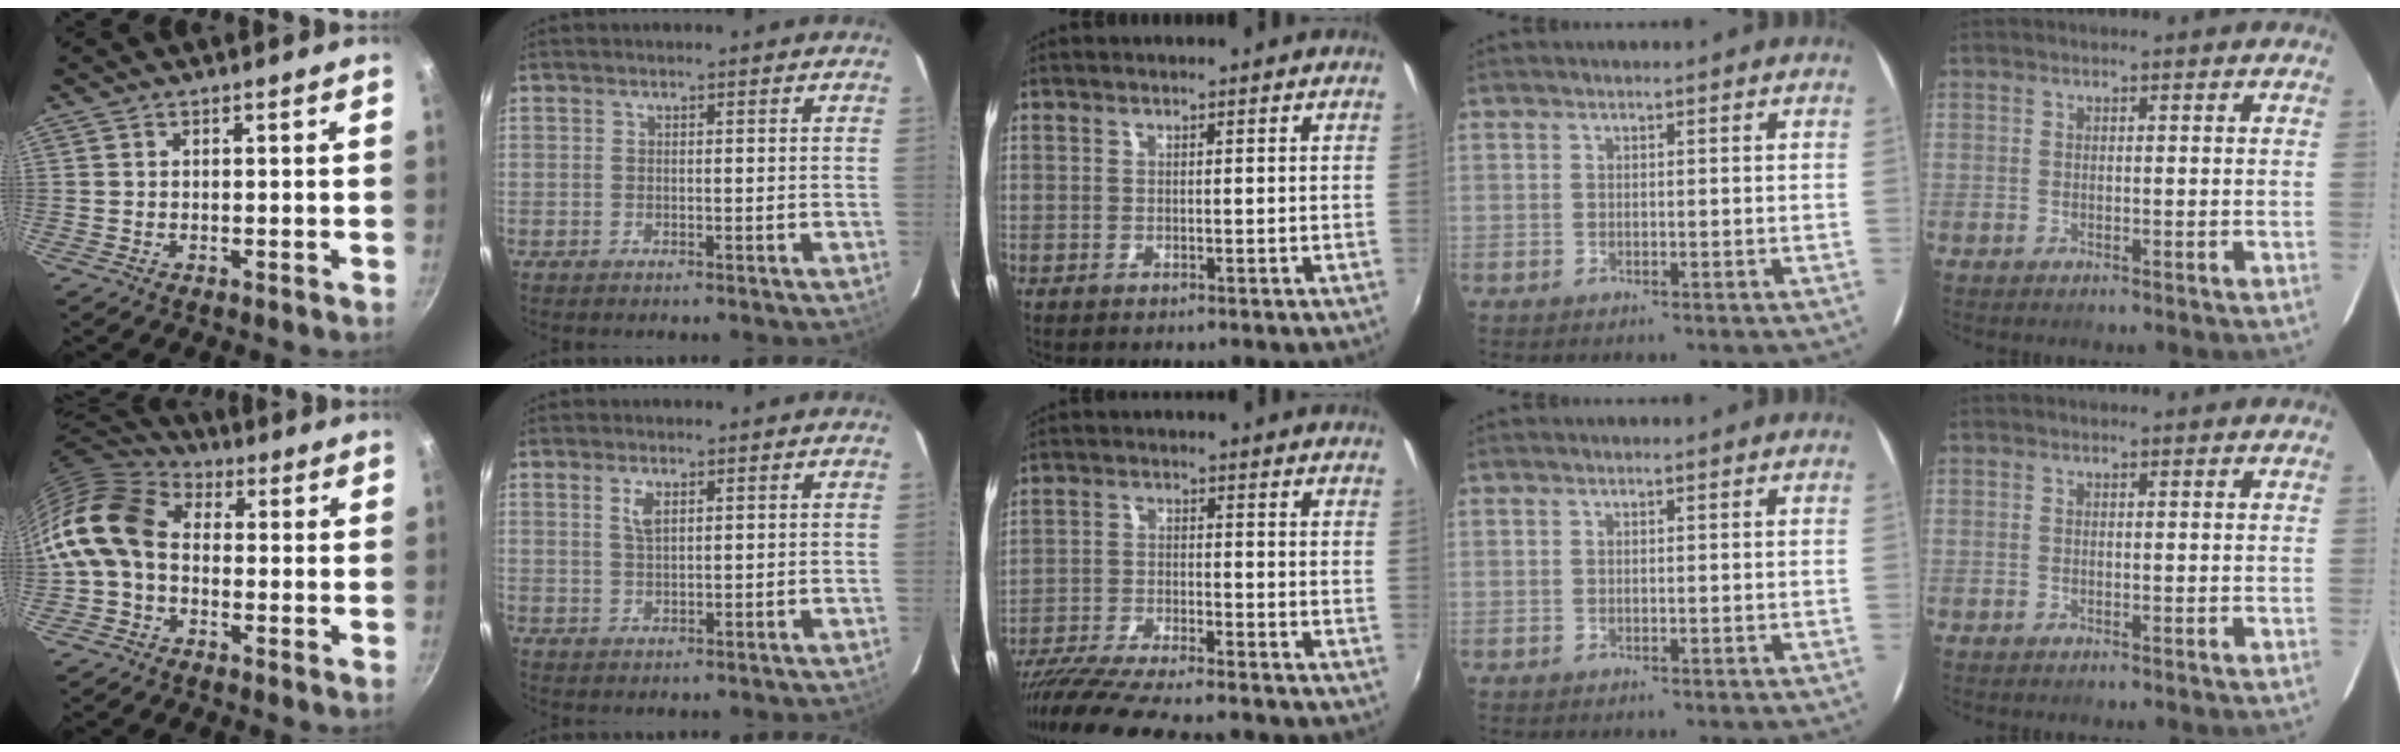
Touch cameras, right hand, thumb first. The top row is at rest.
{"thumb": {"total": 14.0, "force": [-1.1, 10.1, 9.5], "torque": [-0.178, 0.033, -0.044]}, "index": {"total": 2.8, "force": [1.2, 1.2, 2.2], "torque": [-0.043, 0.002, 0.024]}, "middle": {"total": 17.3, "force": [-15.1, 2.1, 8.2], "torque": [-0.164, -0.036, -0.250]}}